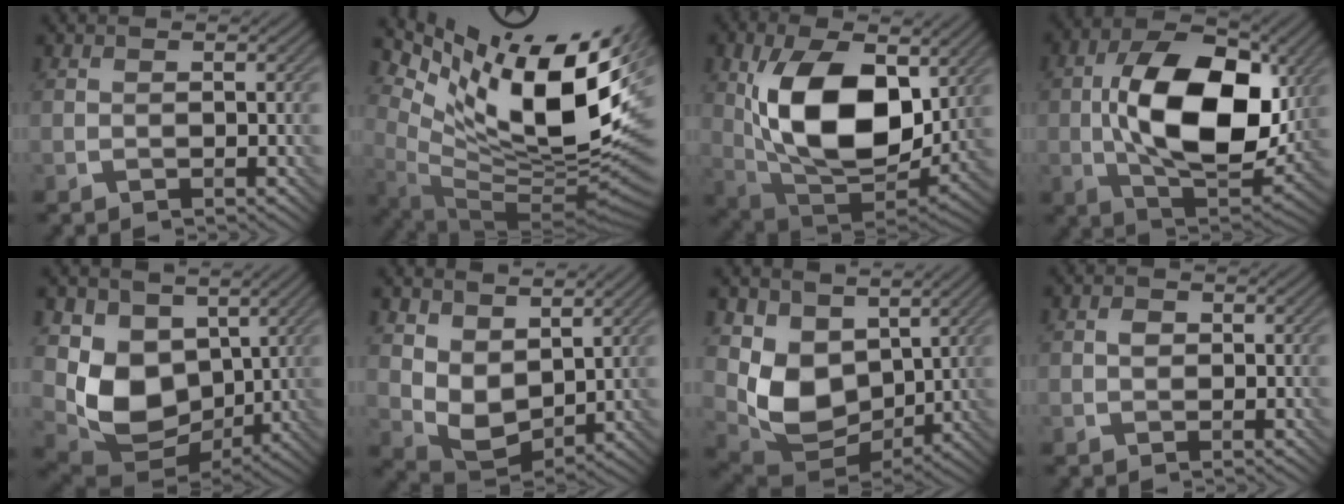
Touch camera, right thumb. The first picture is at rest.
{"total": 17.4, "force": [6.8, 6.3, 14.7], "torque": [-0.261, 0.005, 0.127]}
{"total": 15.7, "force": [3.1, 9.4, 12.2], "torque": [-0.236, -0.014, 0.067]}
{"total": 16.3, "force": [0.9, 9.6, 13.2], "torque": [-0.244, -0.001, 0.020]}
{"total": 9.1, "force": [1.5, 7.1, 5.6], "torque": [-0.135, -0.030, 0.034]}
{"total": 7.5, "force": [3.6, 4.6, 4.7], "torque": [-0.111, -0.010, 0.072]}
{"total": 8.6, "force": [2.5, 6.4, 5.2], "torque": [-0.130, -0.028, 0.053]}
{"total": 1.3, "force": [0.0, 1.1, 0.7], "torque": [-0.013, 0.000, -0.004]}